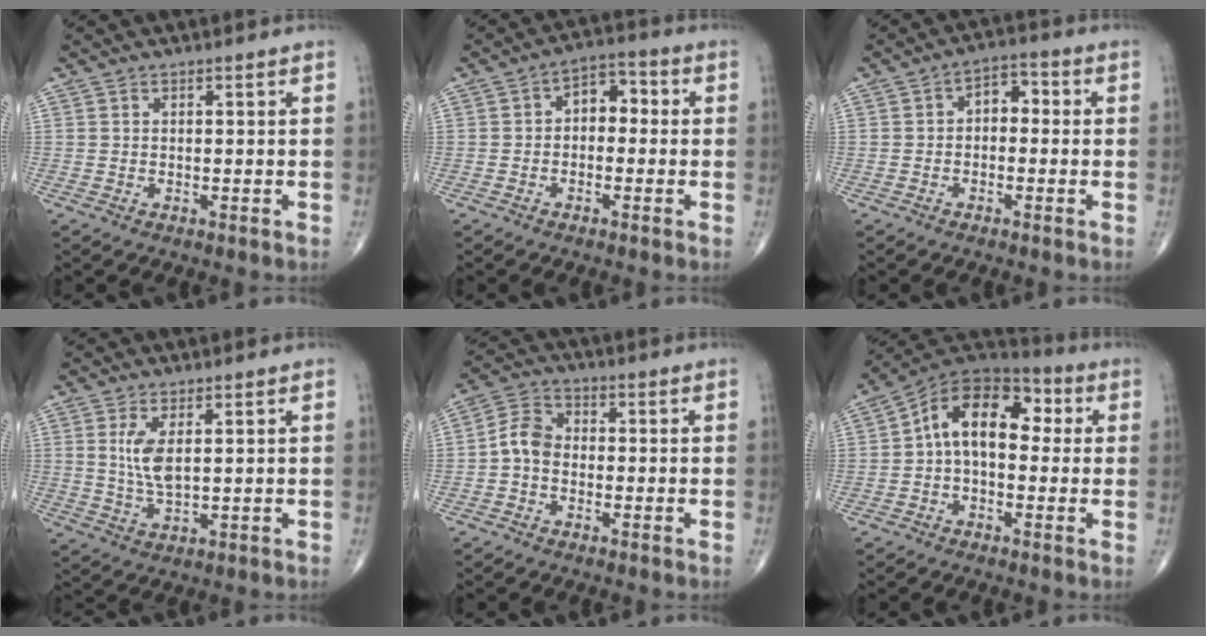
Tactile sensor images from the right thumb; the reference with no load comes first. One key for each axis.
{"total": 5.9, "fx": -0.1, "fy": 4.0, "fz": 4.3, "tx": -0.039, "ty": 0.026, "tz": -0.017}
{"total": 4.9, "fx": -0.1, "fy": 3.3, "fz": 3.6, "tx": -0.033, "ty": 0.022, "tz": -0.017}
{"total": 5.3, "fx": 1.3, "fy": 2.0, "fz": 4.7, "tx": -0.099, "ty": -0.012, "tz": 0.034}
{"total": 5.4, "fx": -1.2, "fy": 4.0, "fz": 3.4, "tx": -0.053, "ty": 0.019, "tz": -0.038}
{"total": 14.1, "fx": 1.3, "fy": 8.8, "fz": 10.9, "tx": -0.142, "ty": 0.047, "tz": 0.006}